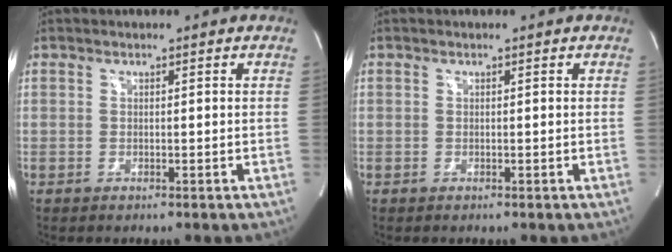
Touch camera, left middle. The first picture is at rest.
{"total": 0.0}